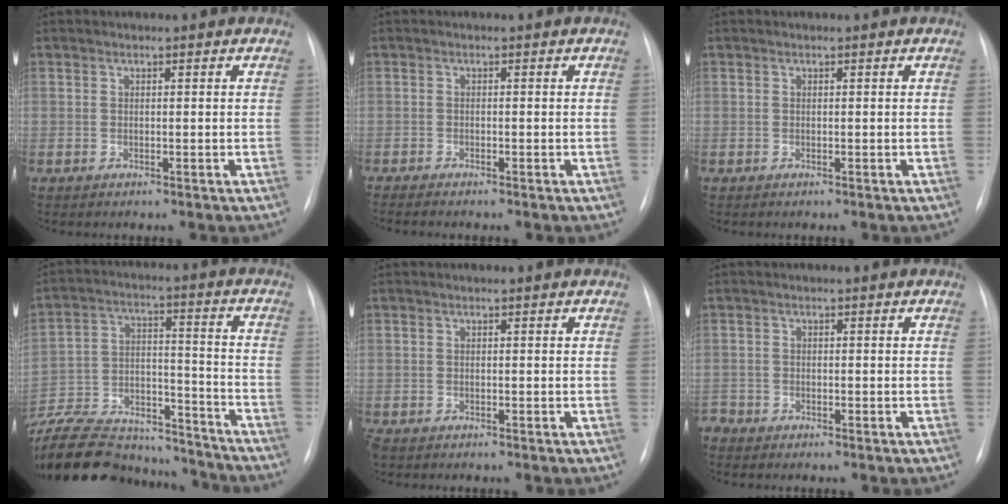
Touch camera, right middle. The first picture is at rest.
{"total": 3.5, "force": [-2.9, 0.4, 1.8], "torque": [-0.025, -0.006, -0.035]}
{"total": 0.0}
{"total": 29.1, "force": [-26.0, 8.1, 10.2], "torque": [-0.228, -0.013, -0.394]}
{"total": 1.5, "force": [-1.1, 0.9, 0.6], "torque": [-0.014, -0.002, -0.015]}
{"total": 1.5, "force": [-1.2, 0.9, 0.1], "torque": [-0.001, 0.002, -0.021]}